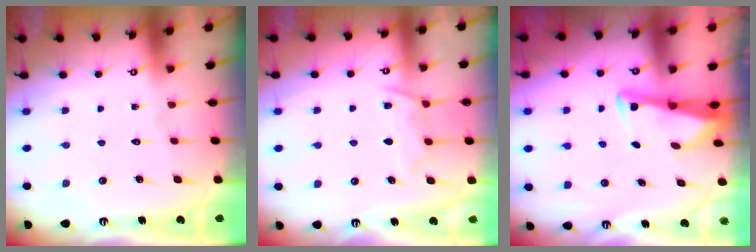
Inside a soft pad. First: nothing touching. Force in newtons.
{"total": 9.4, "press": 9.3, "slide": 1.1}
{"total": 3.5, "press": 3.4, "slide": 0.4}